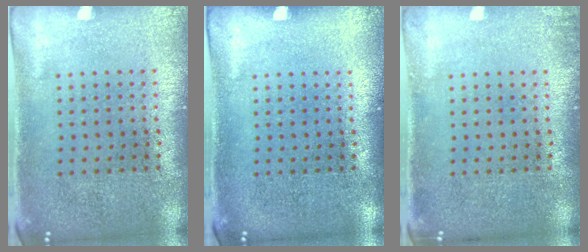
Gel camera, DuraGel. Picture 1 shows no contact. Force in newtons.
{"total": 0.0}
{"total": 1.0, "press": 1.0, "slide": 0.2}